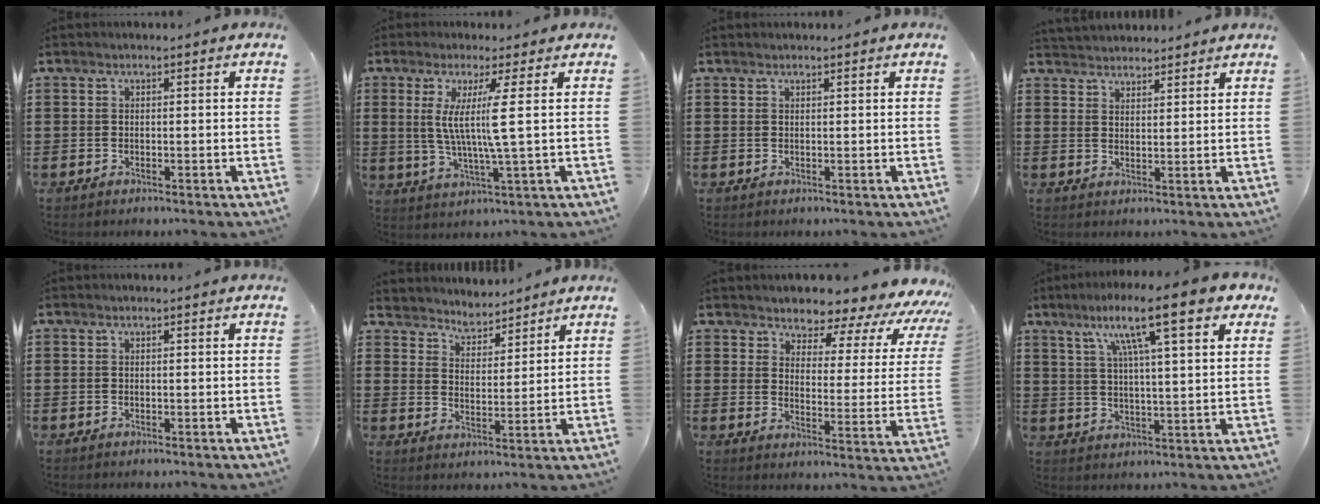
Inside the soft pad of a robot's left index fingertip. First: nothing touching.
{"total": 7.3, "force": [1.4, -1.0, 7.1], "torque": [-0.148, -0.013, 0.014]}
{"total": 0.5, "force": [0.5, 0.0, 0.1], "torque": [-0.003, 0.000, 0.011]}
{"total": 2.9, "force": [2.8, 0.6, -0.5], "torque": [0.001, -0.005, 0.055]}
{"total": 0.0}
{"total": 4.1, "force": [4.0, 0.9, -0.5], "torque": [-0.011, -0.022, 0.071]}
{"total": 4.7, "force": [4.2, 1.8, 0.9], "torque": [-0.032, -0.038, 0.064]}
{"total": 14.1, "force": [8.7, 2.2, 10.9], "torque": [-0.207, -0.015, 0.137]}